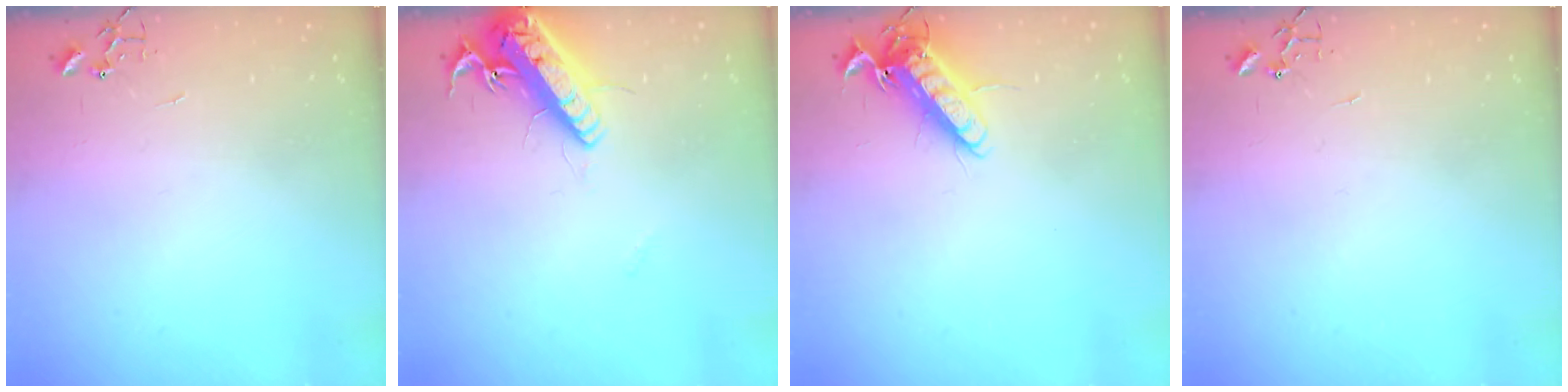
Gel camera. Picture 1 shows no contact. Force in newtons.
{"total": 16.5, "press": 16.2, "slide": 3.1}
{"total": 12.9, "press": 12.8, "slide": 1.7}
{"total": 0.0}